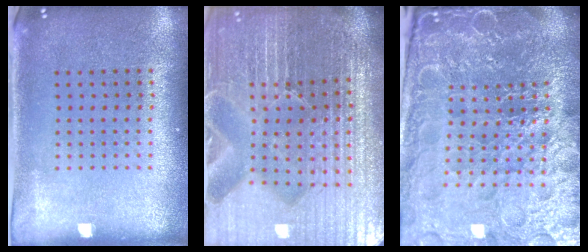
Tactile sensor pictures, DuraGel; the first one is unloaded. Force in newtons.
{"total": 7.0, "press": 6.2, "slide": 3.4}
{"total": 6.7, "press": 5.9, "slide": 3.1}